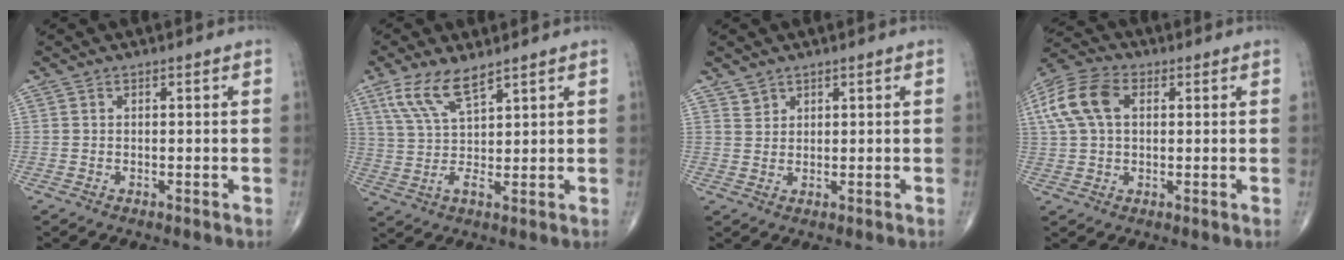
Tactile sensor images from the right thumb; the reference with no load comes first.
{"total": 7.6, "force": [5.0, 2.3, 5.2], "torque": [-0.103, -0.011, 0.104]}
{"total": 1.8, "force": [1.5, 1.1, 0.0], "torque": [0.016, -0.008, 0.022]}
{"total": 11.3, "force": [2.8, 7.2, 8.3], "torque": [-0.176, 0.024, 0.049]}